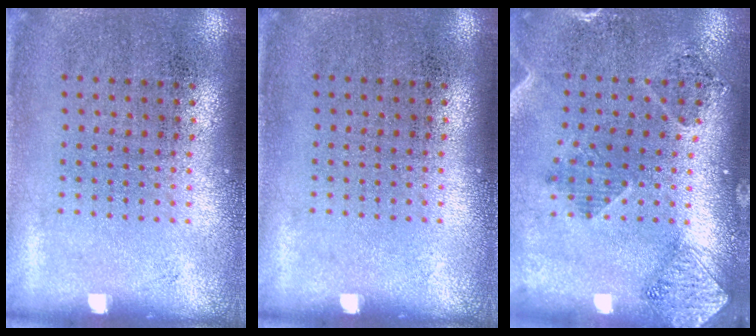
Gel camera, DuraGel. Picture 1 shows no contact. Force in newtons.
{"total": 0.0}
{"total": 1.6, "press": 1.5, "slide": 0.6}